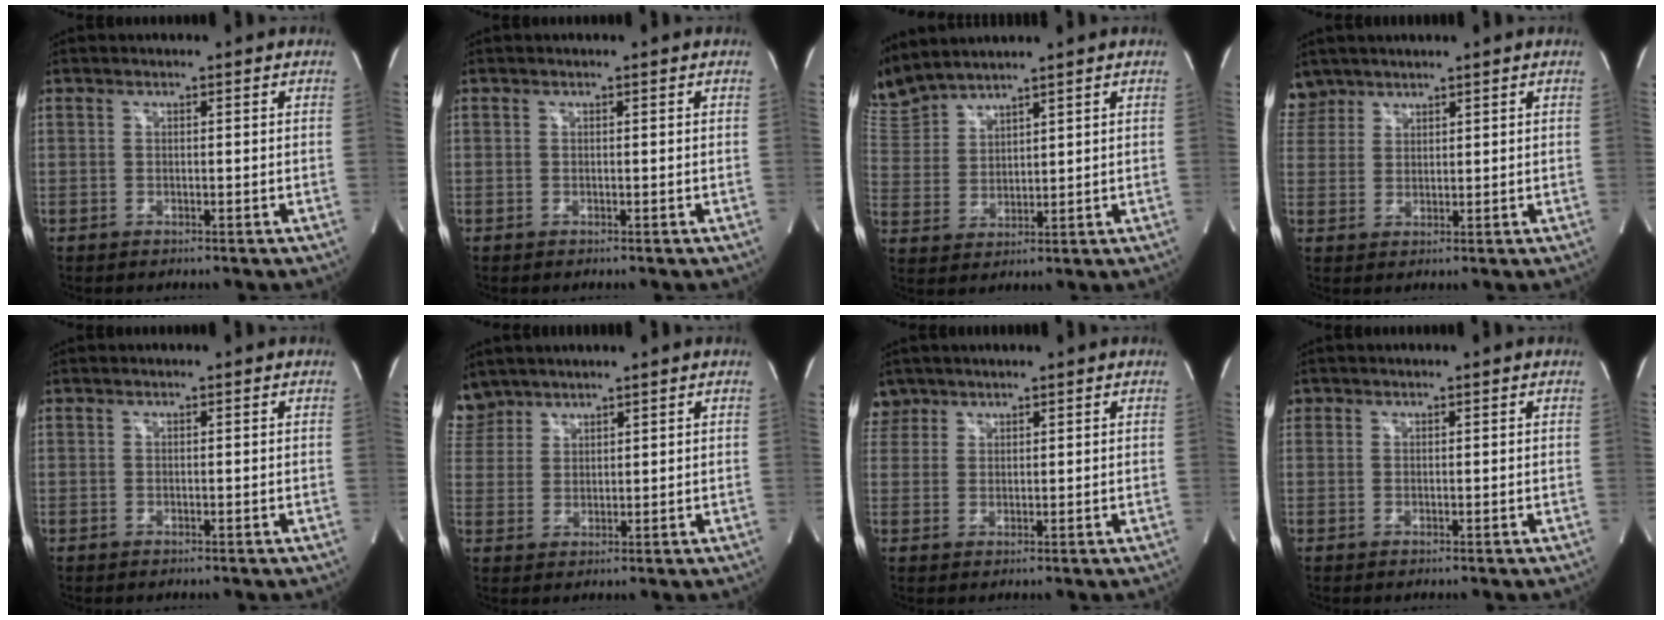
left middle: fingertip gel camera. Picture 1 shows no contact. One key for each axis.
{"total": 0.0}
{"total": 9.0, "fx": 8.8, "fy": 0.8, "fz": 1.9, "tx": -0.069, "ty": 0.018, "tz": 0.194}
{"total": 4.2, "fx": 3.6, "fy": 2.2, "fz": -0.3, "tx": 0.011, "ty": 0.011, "tz": 0.075}
{"total": 0.0}
{"total": 6.0, "fx": 5.3, "fy": 3.0, "fz": 0.1, "tx": -0.006, "ty": 0.012, "tz": 0.115}
{"total": 3.2, "fx": 2.6, "fy": 1.9, "fz": -0.3, "tx": 0.012, "ty": 0.009, "tz": 0.052}
{"total": 0.8, "fx": 0.4, "fy": 0.7, "fz": 0.1, "tx": 0.005, "ty": 0.007, "tz": 0.007}